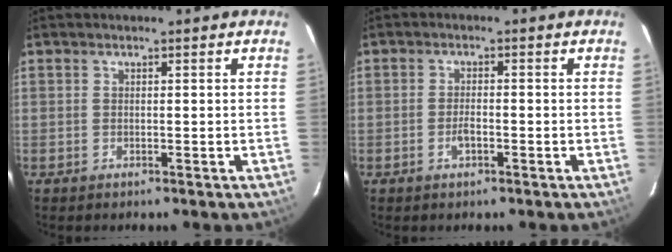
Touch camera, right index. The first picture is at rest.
{"total": 2.3, "force": [-1.0, 1.1, 1.8], "torque": [-0.035, 0.001, -0.019]}